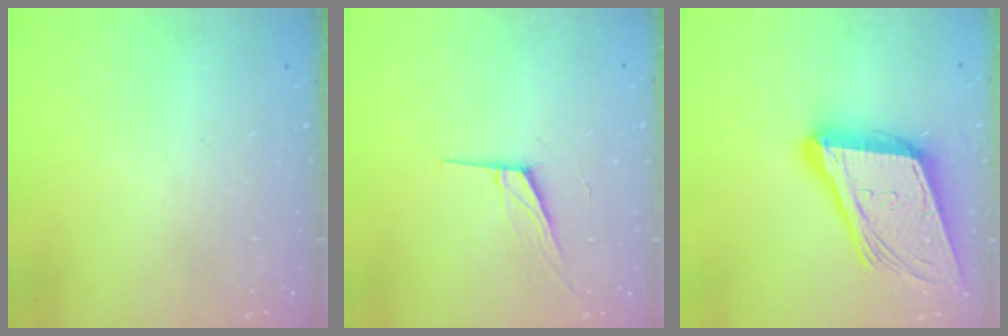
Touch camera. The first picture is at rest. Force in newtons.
{"total": 7.8, "press": 7.2, "slide": 3.2}
{"total": 22.1, "press": 21.7, "slide": 4.6}